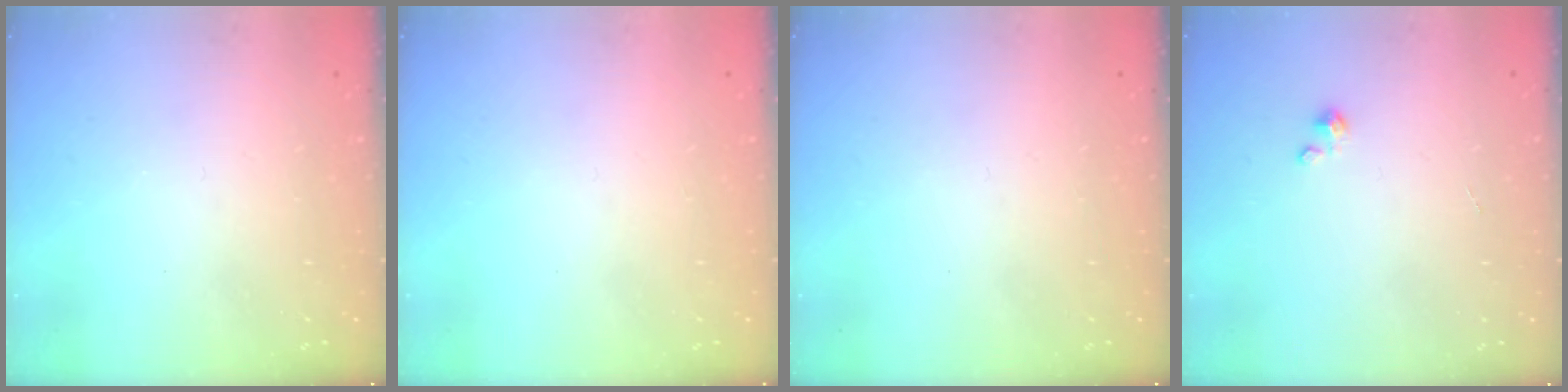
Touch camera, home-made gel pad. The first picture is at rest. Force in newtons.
{"total": 0.0}
{"total": 0.0}
{"total": 1.7, "press": 1.7, "slide": 0.1}